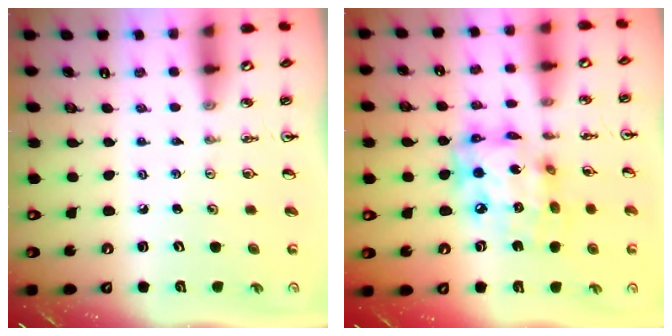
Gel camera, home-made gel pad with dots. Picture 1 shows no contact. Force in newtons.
{"total": 15.1, "press": 15.1, "slide": 1.3}